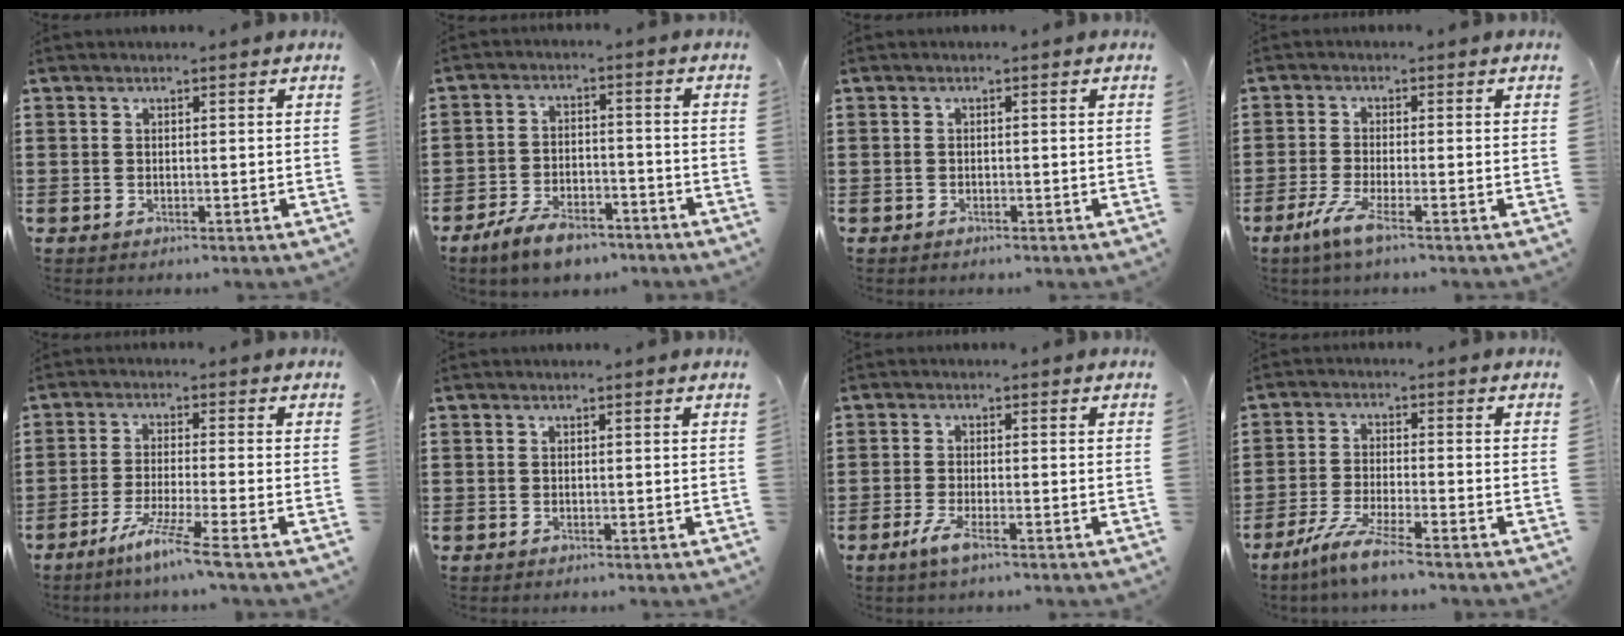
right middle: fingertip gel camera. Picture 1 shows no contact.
{"total": 6.1, "force": [-5.0, 1.9, 2.8], "torque": [-0.063, 0.007, -0.099]}
{"total": 0.6, "force": [-0.5, 0.3, 0.0], "torque": [-0.001, 0.003, -0.012]}
{"total": 4.4, "force": [-2.2, 0.3, 3.9], "torque": [-0.084, -0.013, -0.042]}
{"total": 5.8, "force": [-4.3, -0.8, 3.8], "torque": [-0.082, -0.018, -0.083]}
{"total": 0.0}
{"total": 3.1, "force": [-1.6, 0.4, 2.6], "torque": [-0.064, -0.010, -0.035]}
{"total": 5.8, "force": [-4.6, 0.0, 3.5], "torque": [-0.083, -0.018, -0.090]}